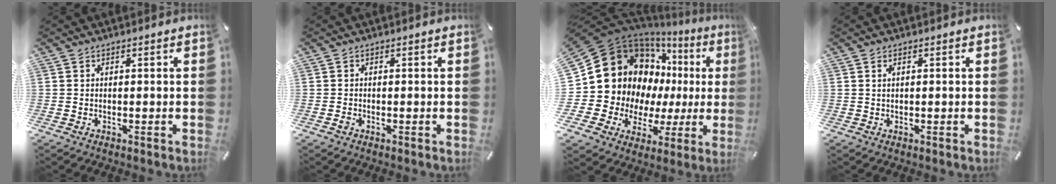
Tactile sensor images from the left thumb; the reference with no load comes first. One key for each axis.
{"total": 0.7, "fx": -0.3, "fy": 0.6, "fz": 0.3, "tx": -0.003, "ty": 0.003, "tz": -0.007}
{"total": 21.0, "fx": 5.7, "fy": 16.9, "fz": 11.1, "tx": -0.199, "ty": -0.048, "tz": 0.133}
{"total": 1.1, "fx": 0.3, "fy": 0.6, "fz": 0.9, "tx": -0.019, "ty": 0.002, "tz": 0.005}